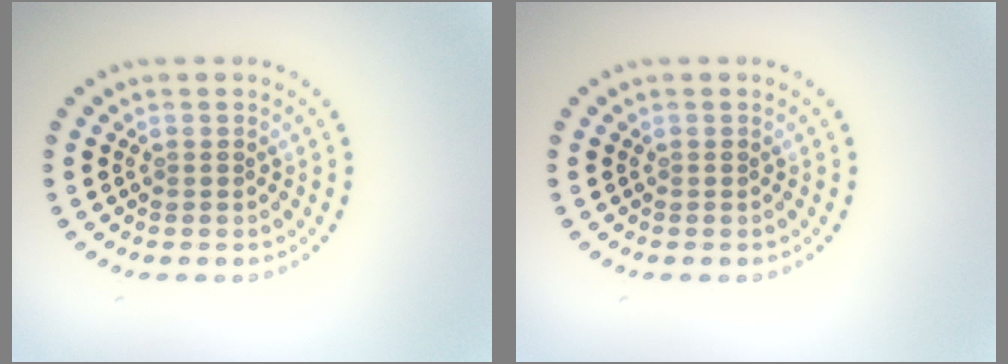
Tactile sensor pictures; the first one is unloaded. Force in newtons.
{"total": 0.0}